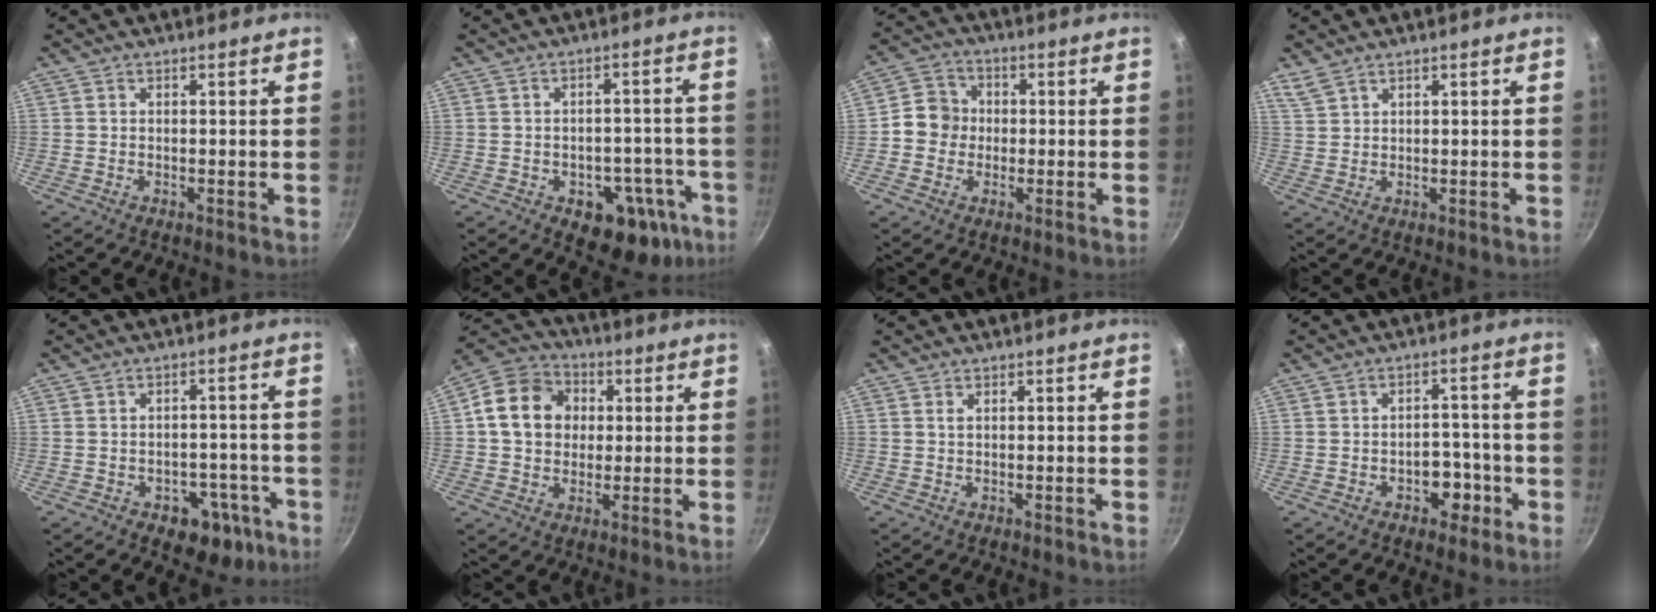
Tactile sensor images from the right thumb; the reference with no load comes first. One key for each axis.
{"total": 13.2, "fx": -5.8, "fy": 8.8, "fz": 7.9, "tx": -0.040, "ty": 0.039, "tz": -0.060}
{"total": 6.8, "fx": -0.5, "fy": 6.3, "fz": 2.6, "tx": -0.012, "ty": 0.015, "tz": -0.027}
{"total": 2.7, "fx": 2.3, "fy": 1.0, "fz": 1.1, "tx": -0.025, "ty": -0.003, "tz": 0.053}
{"total": 8.8, "fx": -4.3, "fy": 6.2, "fz": 4.5, "tx": -0.008, "ty": 0.043, "tz": -0.039}
{"total": 13.6, "fx": 2.2, "fy": 11.2, "fz": 7.3, "tx": -0.103, "ty": 0.018, "tz": 0.022}
{"total": 0.6, "fx": 0.3, "fy": 0.3, "fz": 0.4, "tx": -0.008, "ty": 0.000, "tz": 0.006}
{"total": 5.7, "fx": -2.4, "fy": 4.0, "fz": 3.1, "tx": -0.006, "ty": 0.024, "tz": -0.029}